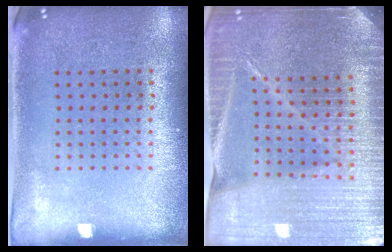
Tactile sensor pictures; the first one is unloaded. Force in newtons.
{"total": 5.1, "press": 4.6, "slide": 2.2}